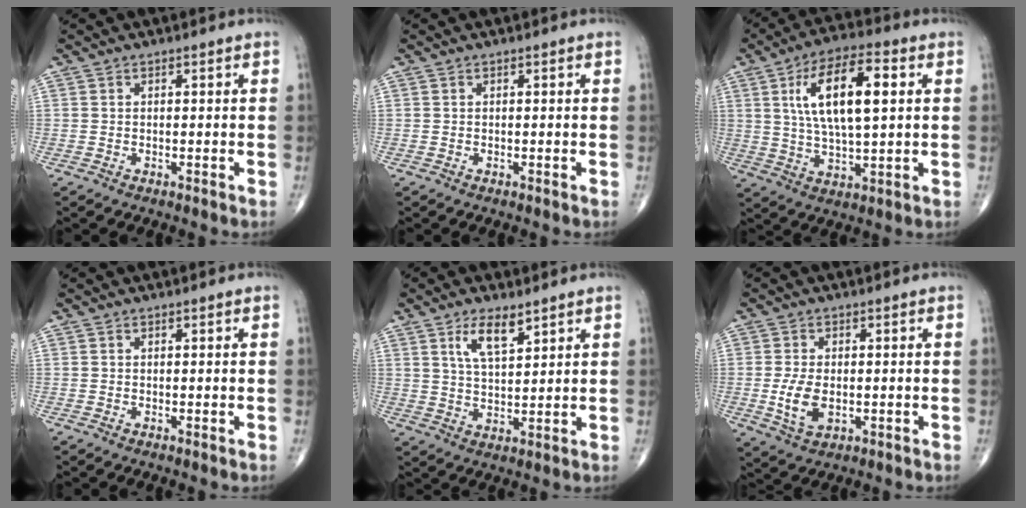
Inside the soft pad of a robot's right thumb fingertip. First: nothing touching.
{"total": 0.0}
{"total": 15.1, "force": [3.7, 5.7, 13.5], "torque": [-0.234, 0.003, 0.064]}
{"total": 0.0}
{"total": 6.7, "force": [3.9, 2.4, 4.9], "torque": [-0.081, -0.023, 0.075]}
{"total": 6.2, "force": [-0.8, 3.6, 5.0], "torque": [-0.098, -0.009, -0.009]}